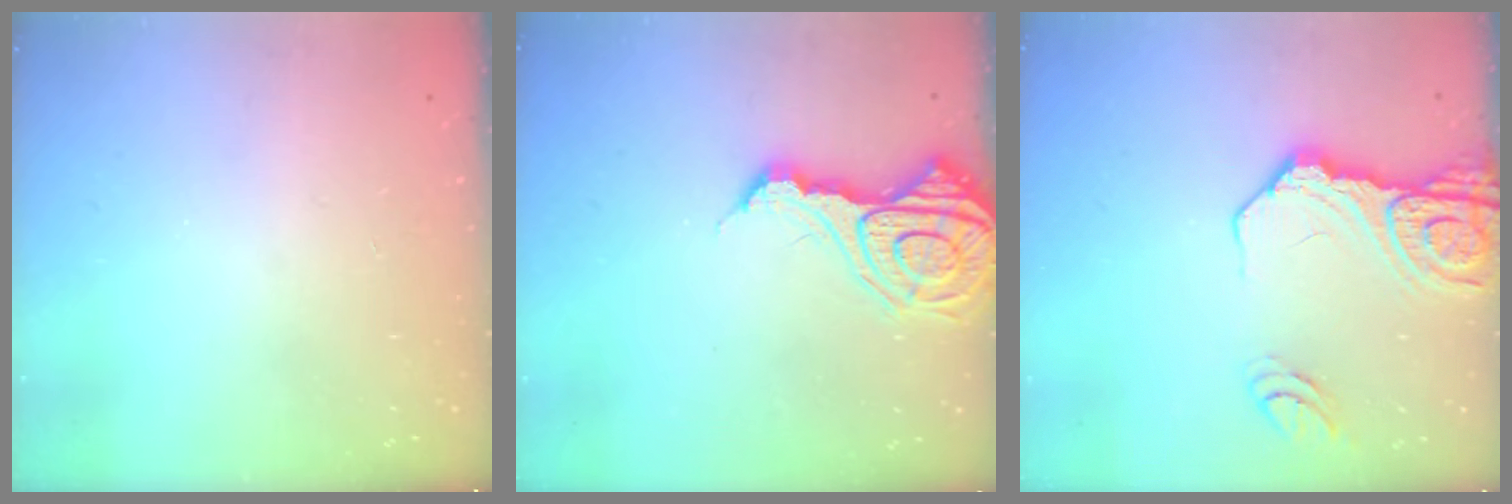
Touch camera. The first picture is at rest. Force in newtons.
{"total": 14.5, "press": 14.5, "slide": 1.6}
{"total": 16.9, "press": 16.7, "slide": 2.1}